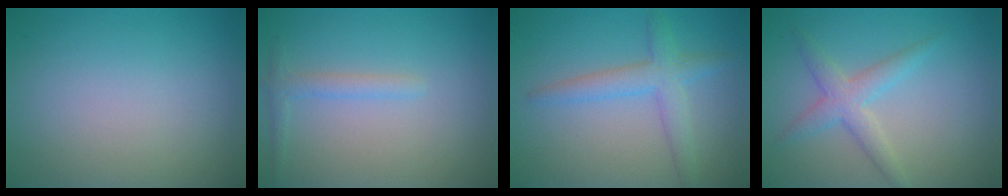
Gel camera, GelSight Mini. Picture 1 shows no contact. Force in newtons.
{"total": 1.4, "press": 1.4, "slide": 0.1}
{"total": 2.6, "press": 2.6, "slide": 0.2}
{"total": 2.8, "press": 2.8, "slide": 0.0}